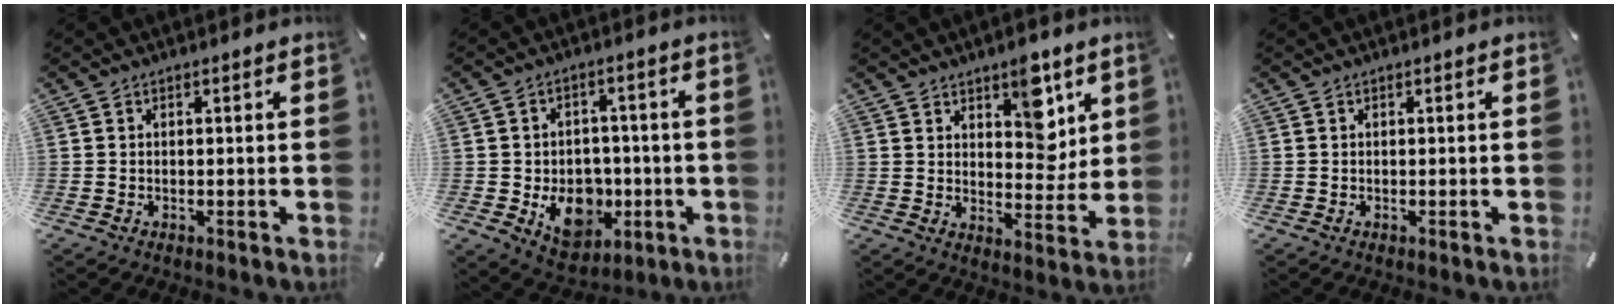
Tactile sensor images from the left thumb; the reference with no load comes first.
{"total": 12.1, "force": [-3.2, 9.7, 6.6], "torque": [-0.087, 0.012, -0.045]}
{"total": 10.2, "force": [6.1, 5.9, 5.6], "torque": [-0.049, -0.046, 0.103]}
{"total": 0.0}